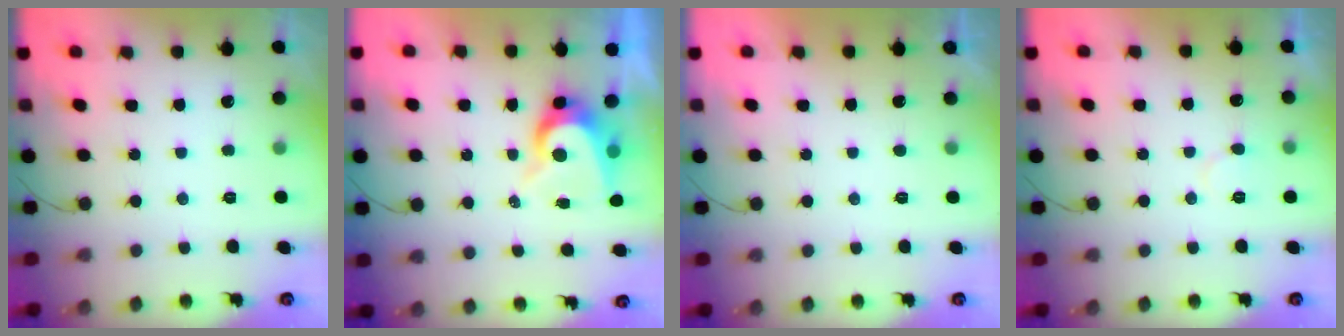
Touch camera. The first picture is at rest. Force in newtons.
{"total": 7.6, "press": 7.6, "slide": 0.5}
{"total": 1.2, "press": 1.1, "slide": 0.3}
{"total": 6.0, "press": 6.0, "slide": 0.3}